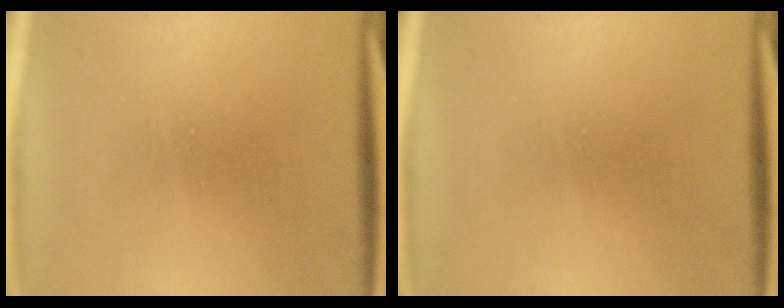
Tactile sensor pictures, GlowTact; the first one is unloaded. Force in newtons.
{"total": 0.0}